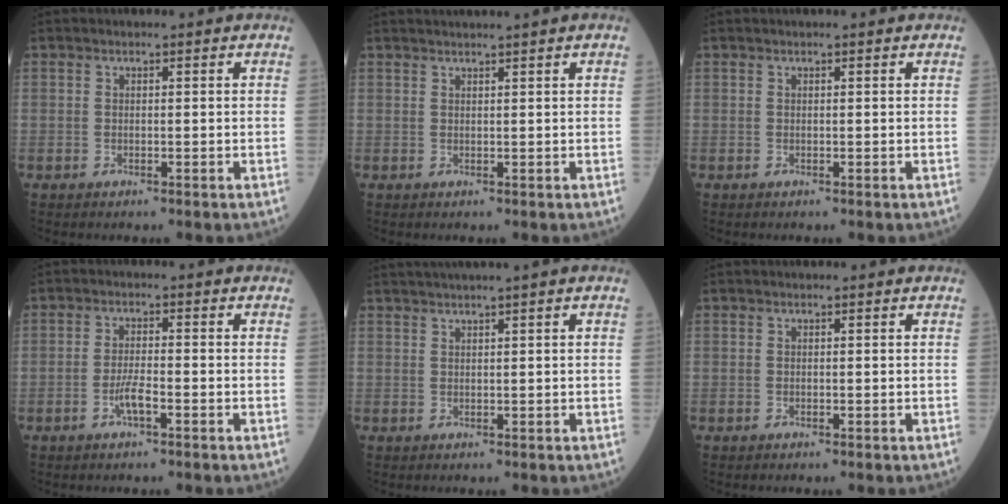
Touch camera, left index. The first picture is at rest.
{"total": 3.0, "force": [2.5, -1.0, 1.3], "torque": [-0.010, 0.016, 0.044]}
{"total": 0.0}
{"total": 3.0, "force": [-1.5, 0.4, 2.6], "torque": [-0.054, 0.000, -0.030]}
{"total": 3.4, "force": [2.6, -1.1, 2.0], "torque": [-0.031, 0.015, 0.050]}
{"total": 0.0}